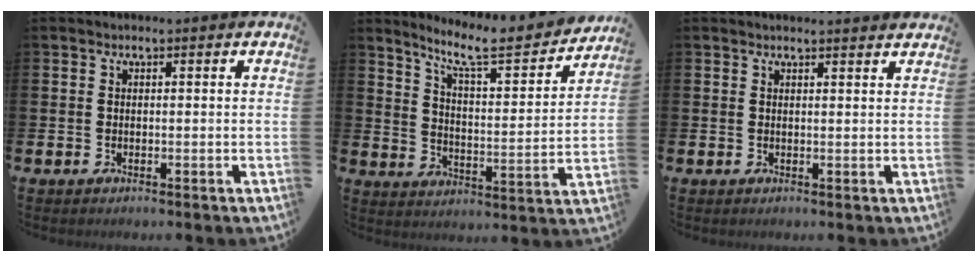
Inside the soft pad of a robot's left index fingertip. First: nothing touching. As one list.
[{"total": 8.8, "force": [7.8, 1.2, 3.7], "torque": [-0.087, -0.055, 0.131]}, {"total": 1.3, "force": [1.3, -0.1, 0.0], "torque": [0.010, -0.009, 0.021]}]